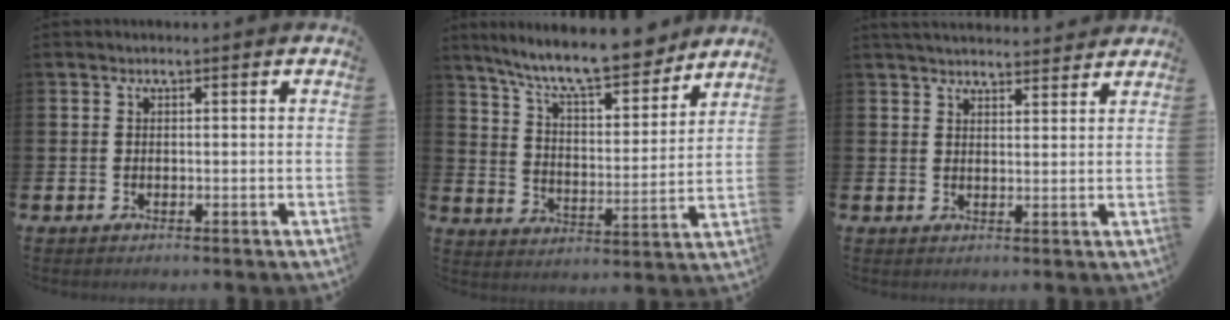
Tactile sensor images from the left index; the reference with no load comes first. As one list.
[{"total": 11.0, "force": [9.8, 1.6, 4.7], "torque": [-0.116, -0.061, 0.169]}, {"total": 3.6, "force": [3.5, 0.5, 0.4], "torque": [-0.014, -0.016, 0.064]}]